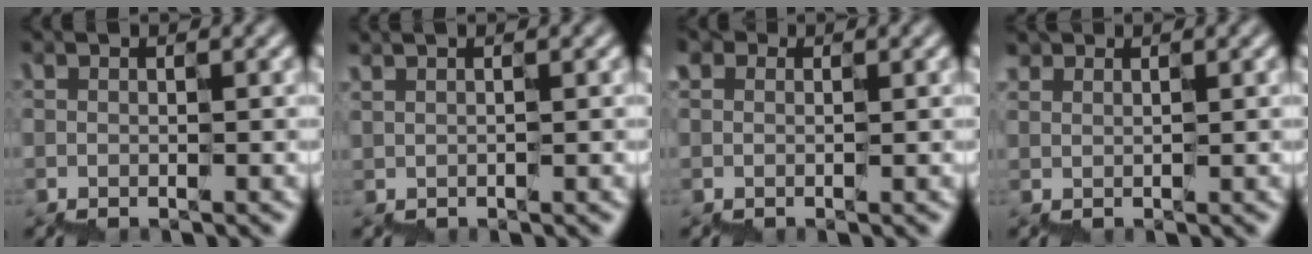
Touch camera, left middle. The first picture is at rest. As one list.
[{"total": 1.0, "force": [1.0, 0.0, 0.3], "torque": [-0.005, 0.002, 0.017]}, {"total": 1.3, "force": [0.5, 1.1, 0.6], "torque": [-0.004, 0.007, 0.005]}, {"total": 1.4, "force": [1.0, 0.8, 0.4], "torque": [-0.003, 0.011, 0.017]}]